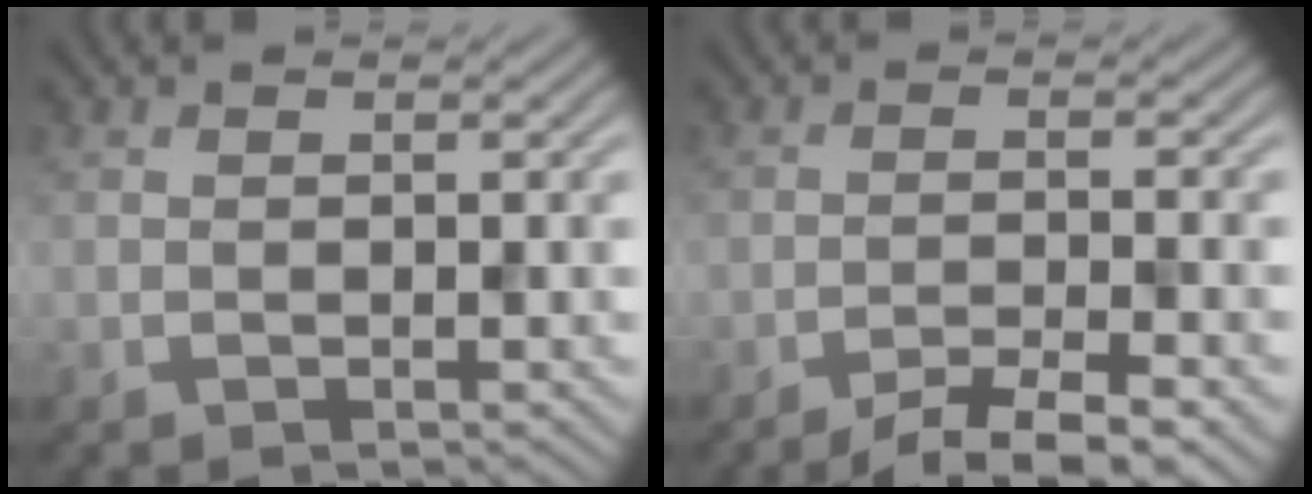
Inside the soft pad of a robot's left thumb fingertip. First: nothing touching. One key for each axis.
{"total": 5.3, "fx": -3.7, "fy": 0.7, "fz": 3.6, "tx": -0.056, "ty": 0.006, "tz": -0.065}